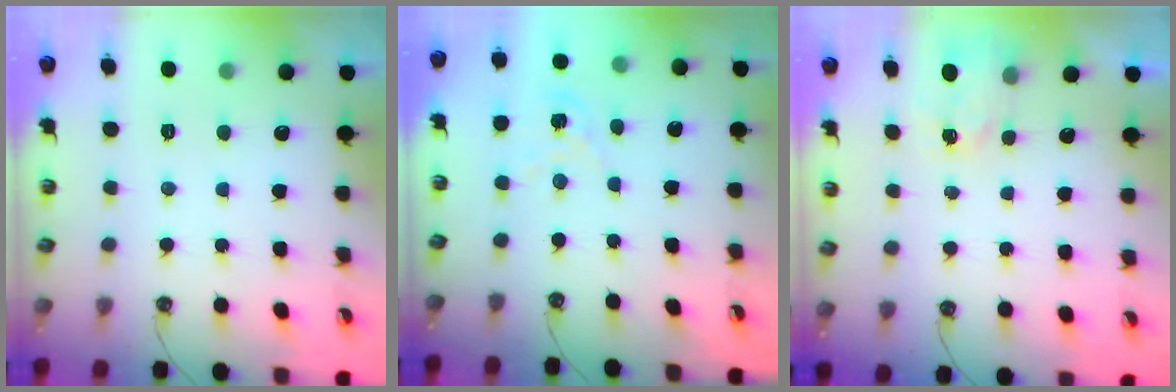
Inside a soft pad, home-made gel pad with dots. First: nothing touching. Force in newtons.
{"total": 1.3, "press": 1.3, "slide": 0.2}
{"total": 2.2, "press": 2.2, "slide": 0.2}